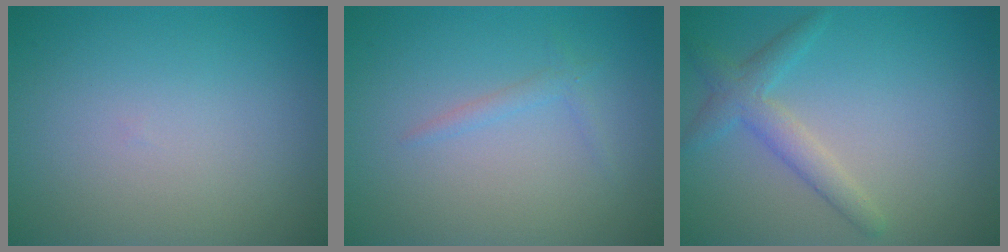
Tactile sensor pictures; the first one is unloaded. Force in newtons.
{"total": 0.9, "press": 0.9, "slide": 0.1}
{"total": 2.7, "press": 2.7, "slide": 0.1}